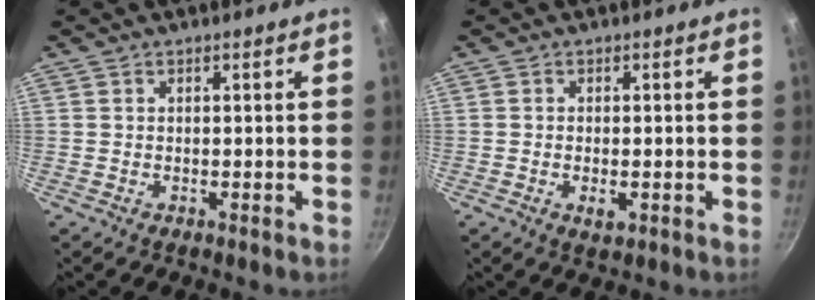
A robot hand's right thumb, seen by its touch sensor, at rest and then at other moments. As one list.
[{"total": 2.6, "force": [-0.7, 1.2, 2.2], "torque": [-0.041, -0.003, -0.013]}]